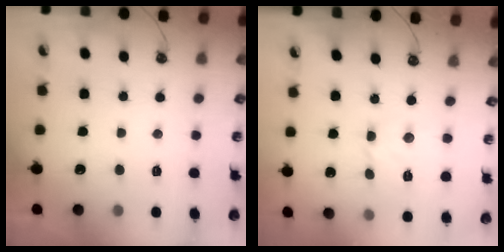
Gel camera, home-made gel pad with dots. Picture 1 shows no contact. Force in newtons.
{"total": 4.7, "press": 4.7, "slide": 0.3}